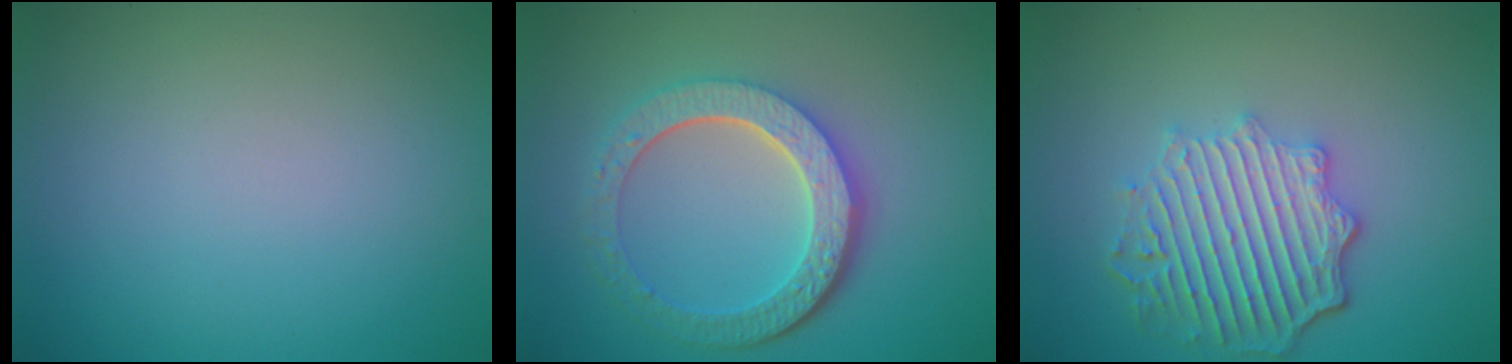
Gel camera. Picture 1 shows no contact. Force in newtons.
{"total": 6.2, "press": 4.6, "slide": 4.2}
{"total": 5.8, "press": 4.6, "slide": 3.6}